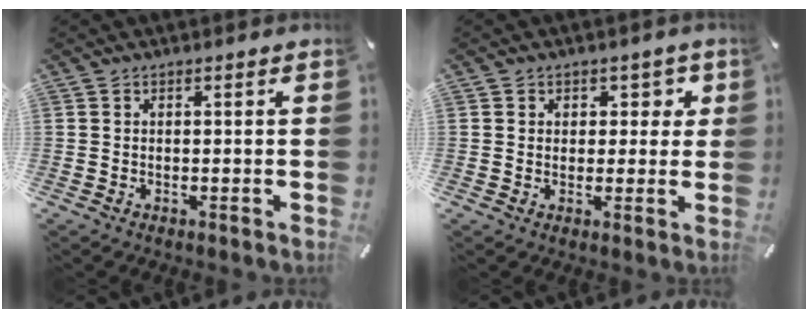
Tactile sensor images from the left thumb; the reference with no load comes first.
{"total": 4.1, "force": [1.1, 3.7, 1.4], "torque": [-0.004, 0.001, 0.010]}